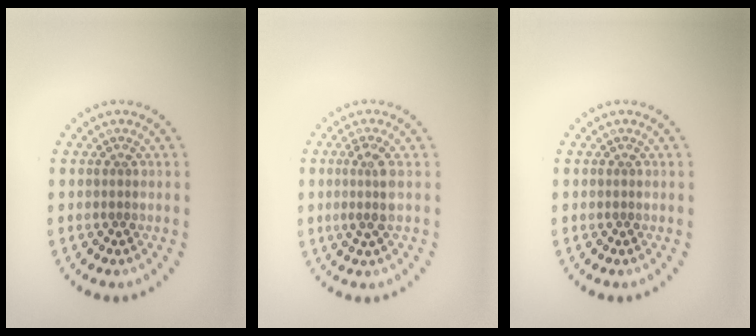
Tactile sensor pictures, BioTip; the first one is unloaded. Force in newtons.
{"total": 2.2, "press": 1.8, "slide": 1.3}
{"total": 0.0}